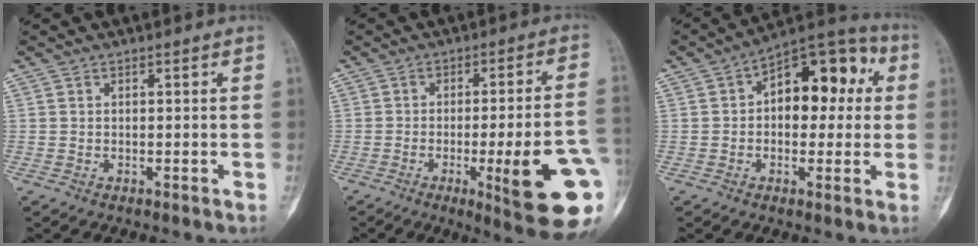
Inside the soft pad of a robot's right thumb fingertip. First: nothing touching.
{"total": 18.6, "force": [-4.9, 3.2, 17.6], "torque": [-0.183, 0.008, -0.052]}
{"total": 15.0, "force": [2.4, 8.8, 11.9], "torque": [-0.119, 0.034, 0.025]}